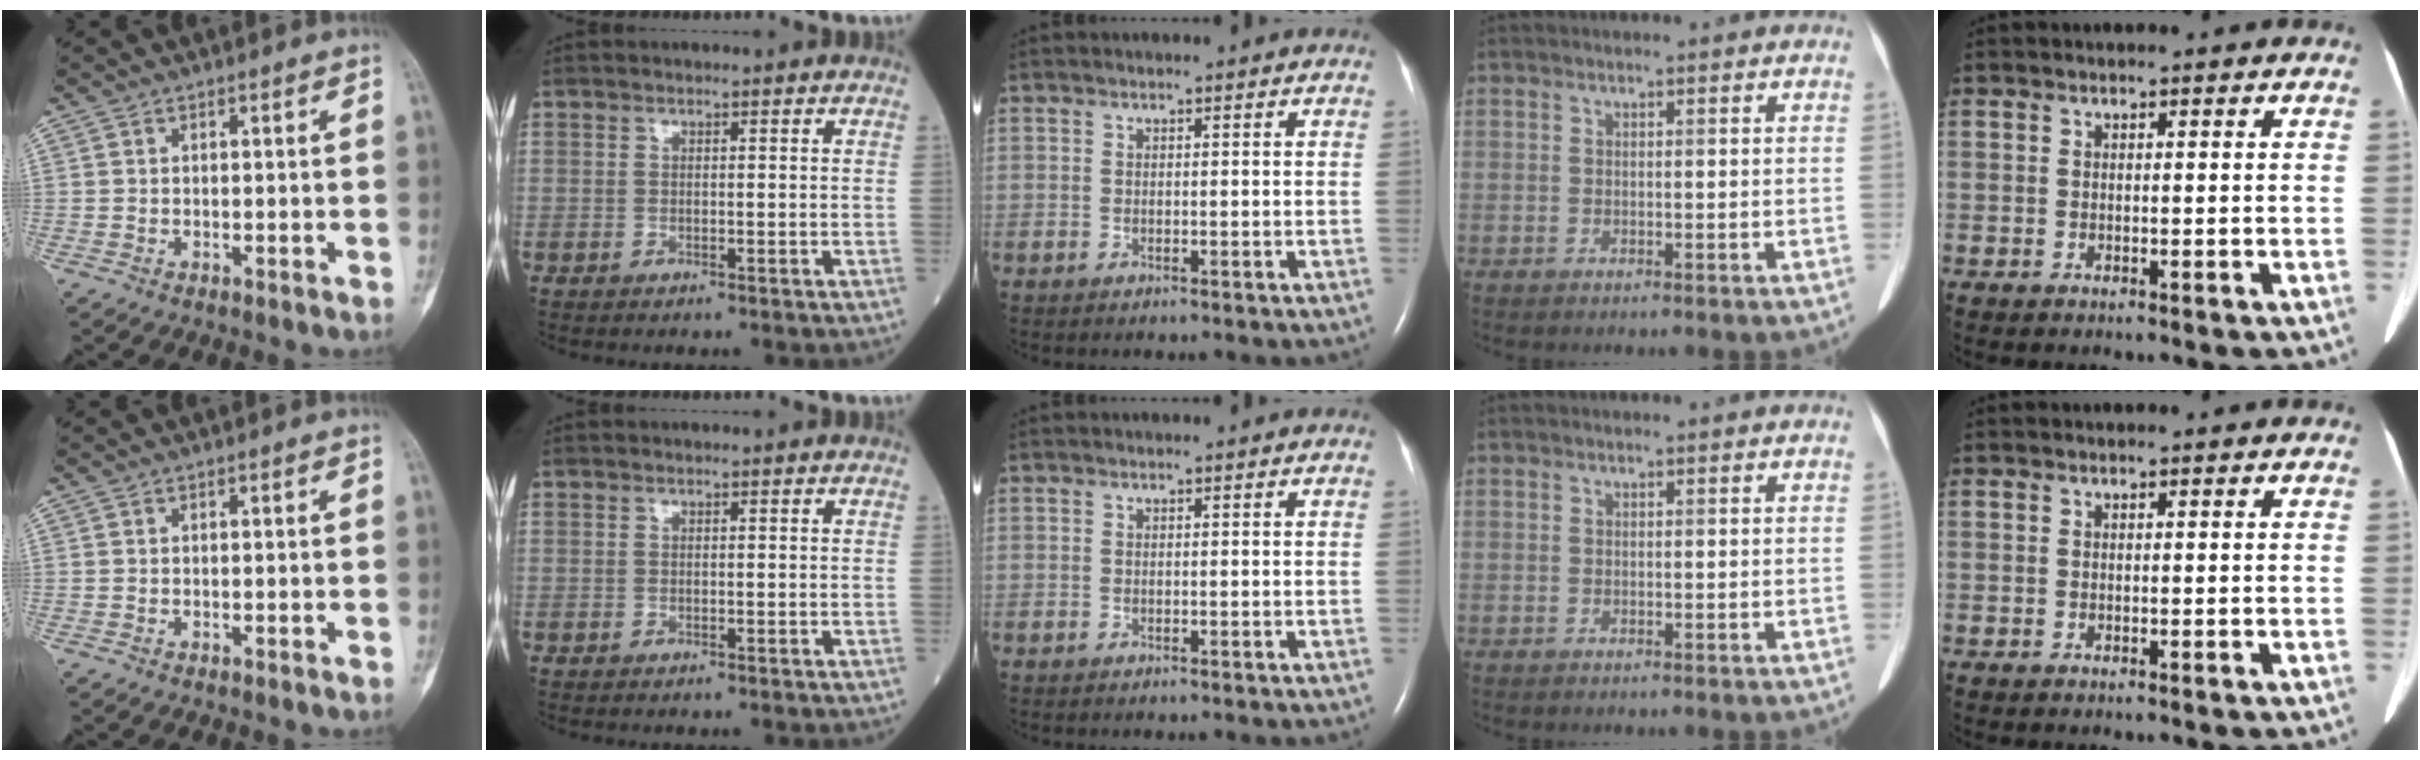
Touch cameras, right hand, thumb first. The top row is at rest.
{}